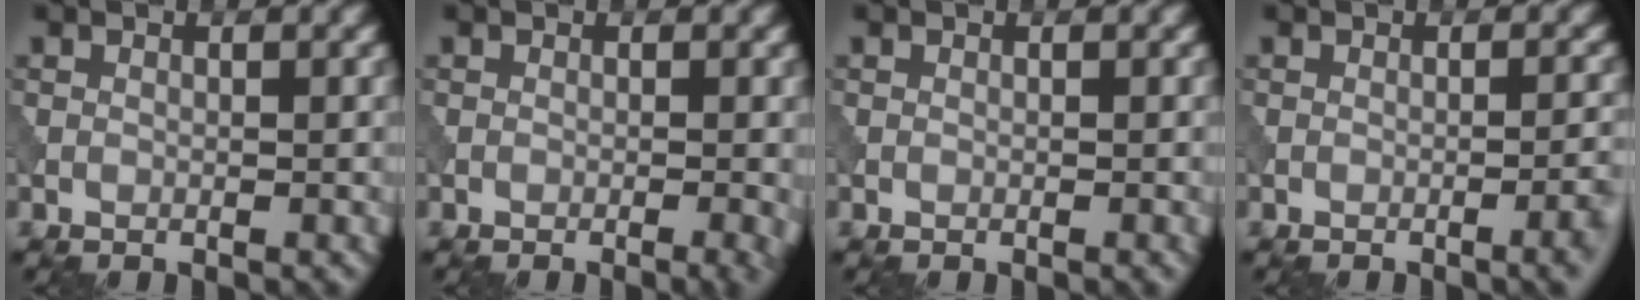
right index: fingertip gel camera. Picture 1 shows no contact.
{"total": 1.6, "force": [-0.5, 0.4, 1.5], "torque": [-0.015, 0.000, -0.008]}
{"total": 0.0}
{"total": 2.7, "force": [-1.0, 0.8, 2.4], "torque": [-0.025, 0.006, -0.019]}